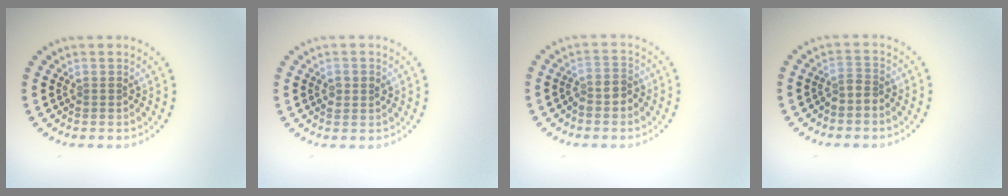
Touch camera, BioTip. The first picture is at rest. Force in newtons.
{"total": 1.4, "press": 1.4, "slide": 0.3}
{"total": 2.2, "press": 1.9, "slide": 1.2}
{"total": 1.6, "press": 1.2, "slide": 1.0}